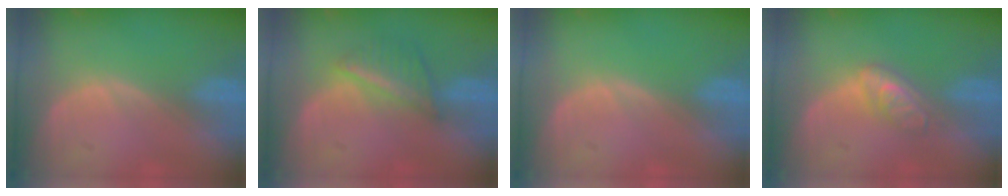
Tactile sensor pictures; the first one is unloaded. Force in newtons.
{"total": 5.6, "press": 5.3, "slide": 1.7}
{"total": 0.0}
{"total": 4.7, "press": 4.2, "slide": 2.1}